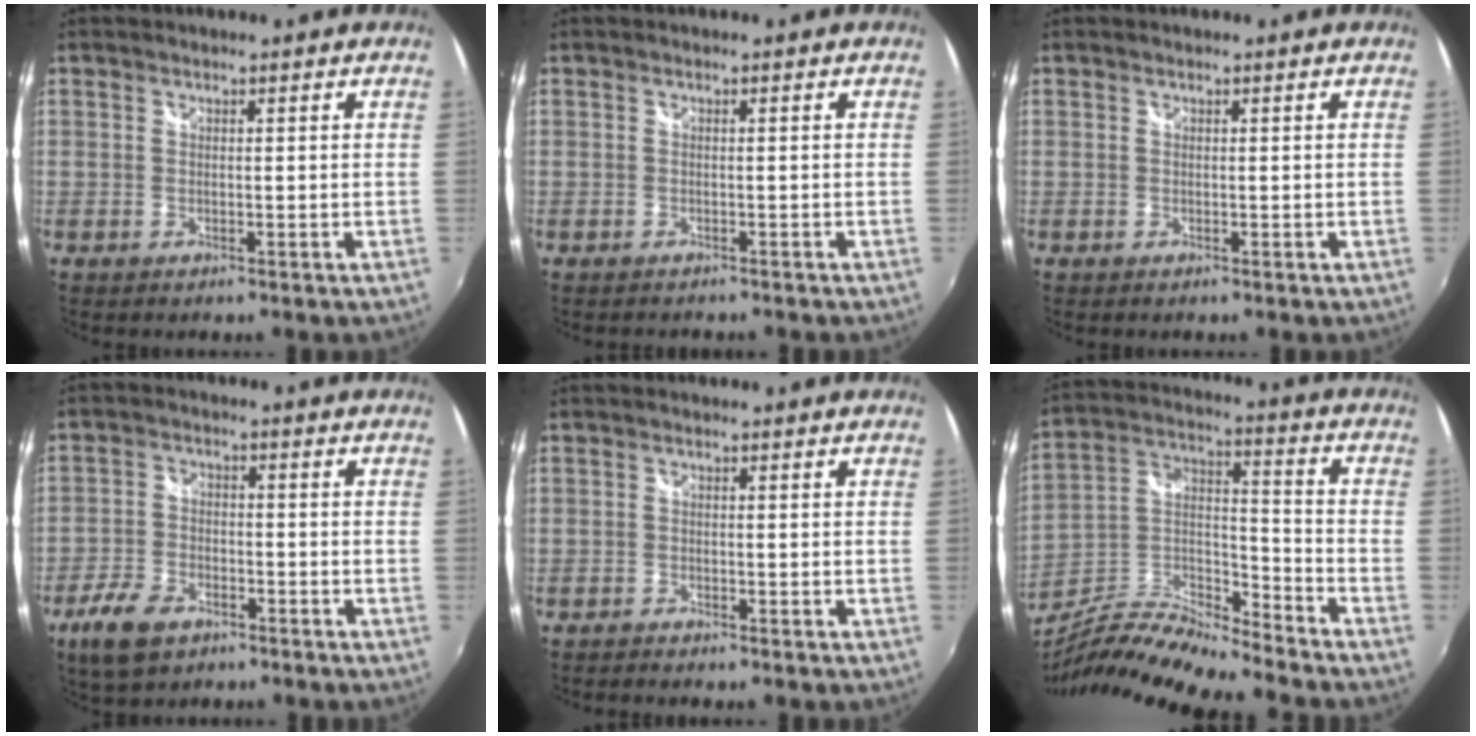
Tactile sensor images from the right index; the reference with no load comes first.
{"total": 1.8, "force": [-1.8, 0.4, 0.4], "torque": [-0.012, -0.013, -0.022]}
{"total": 0.0}
{"total": 8.5, "force": [-5.5, 4.7, 4.3], "torque": [-0.116, -0.004, -0.106]}
{"total": 1.9, "force": [-1.8, 0.2, 0.2], "torque": [-0.020, -0.008, -0.033]}
{"total": 14.5, "force": [-12.4, 1.6, 7.4], "torque": [-0.156, -0.001, -0.240]}